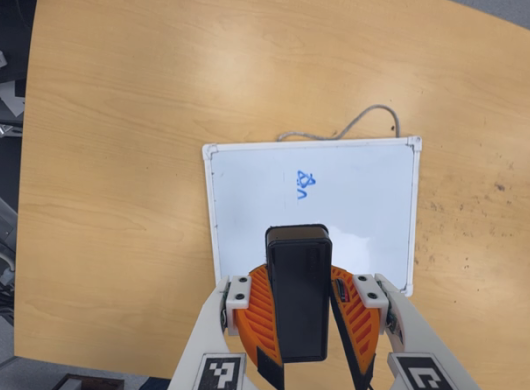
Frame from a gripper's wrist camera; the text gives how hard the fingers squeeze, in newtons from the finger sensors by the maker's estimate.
{"total": 9.8, "left": 10.0, "right": 9.5}